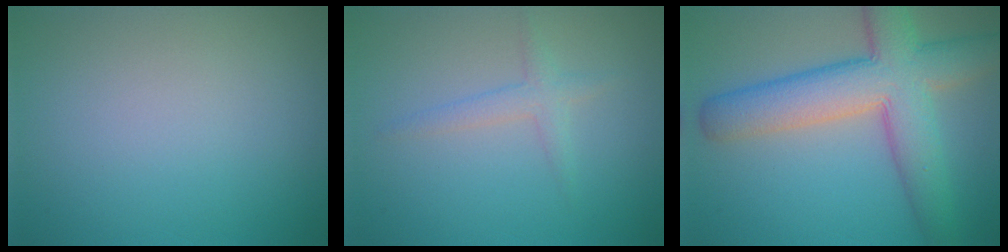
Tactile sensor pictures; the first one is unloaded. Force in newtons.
{"total": 1.7, "press": 1.7, "slide": 0.1}
{"total": 8.9, "press": 8.9, "slide": 0.3}